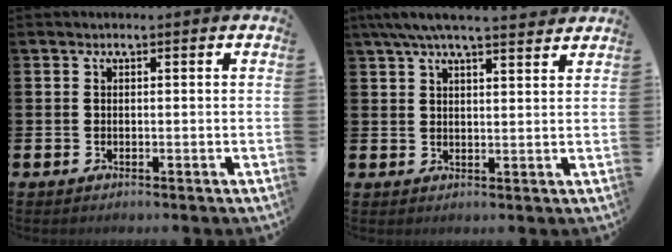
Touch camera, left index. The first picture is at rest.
{"total": 5.7, "force": [5.2, 0.6, 2.3], "torque": [-0.057, -0.012, 0.095]}